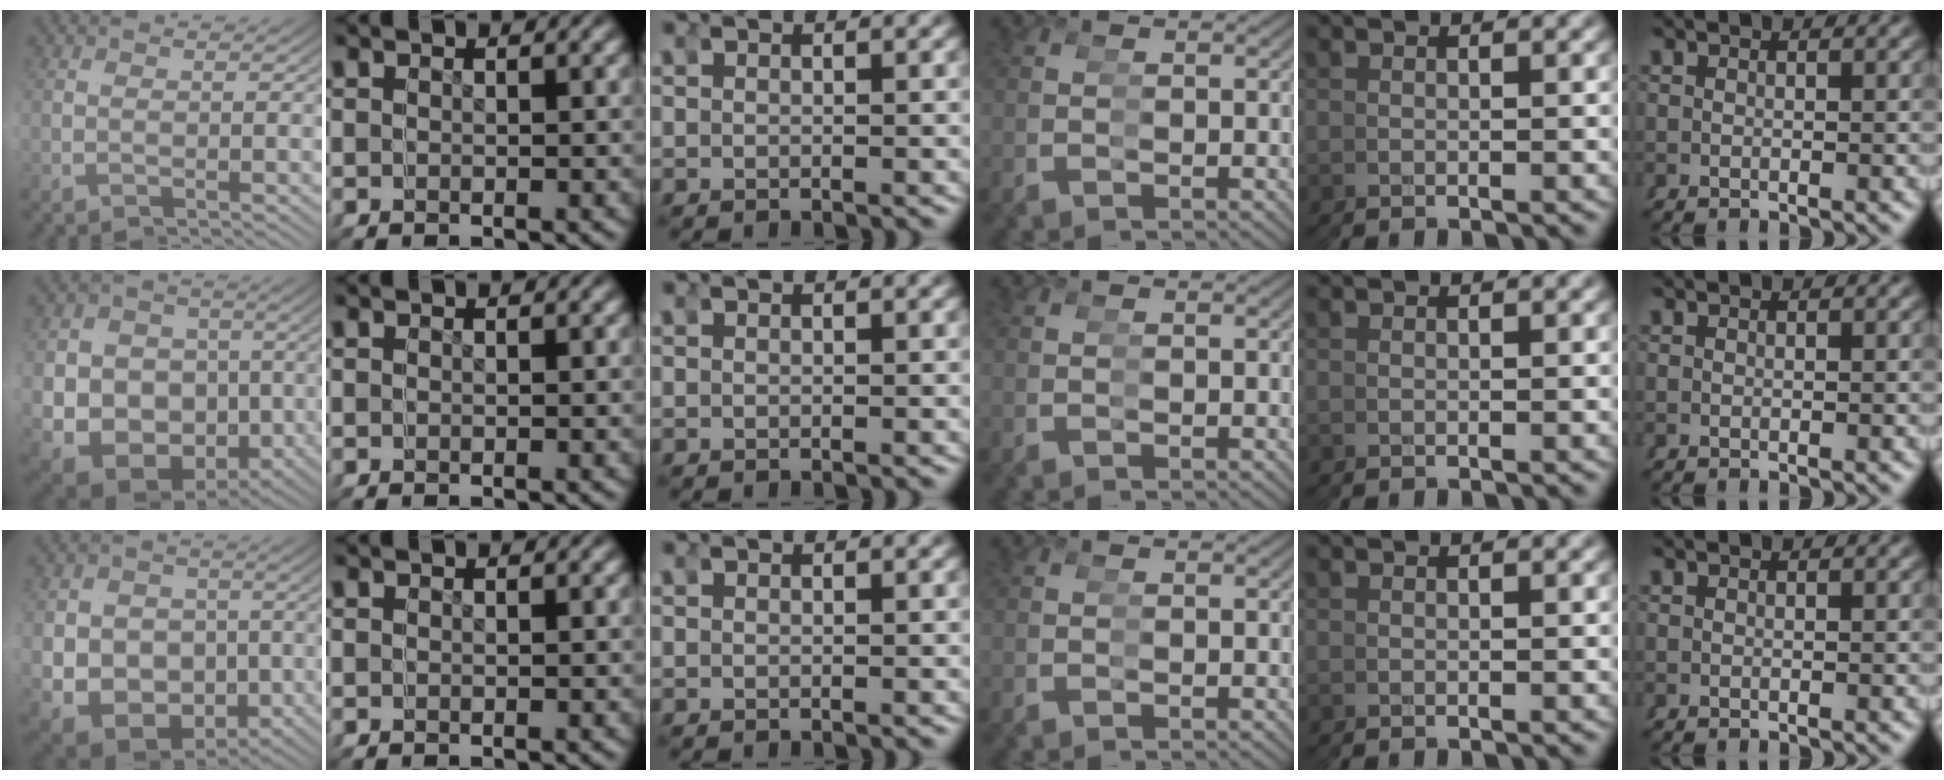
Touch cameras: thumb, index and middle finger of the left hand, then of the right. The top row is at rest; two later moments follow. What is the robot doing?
{"motion": "grasp_and_lifting", "object": "bandage"}